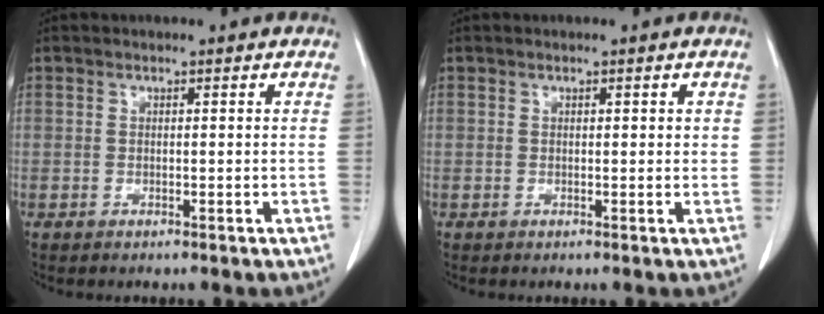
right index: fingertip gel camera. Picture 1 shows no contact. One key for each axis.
{"total": 1.3, "fx": 0.4, "fy": 0.5, "fz": 1.1, "tx": -0.012, "ty": 0.001, "tz": 0.003}